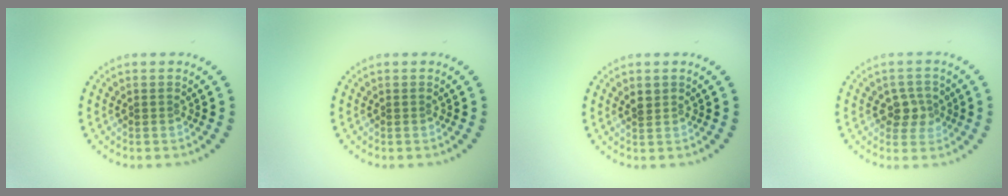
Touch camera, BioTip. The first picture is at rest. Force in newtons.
{"total": 0.0}
{"total": 1.3, "press": 1.1, "slide": 0.6}
{"total": 2.4, "press": 2.3, "slide": 0.6}